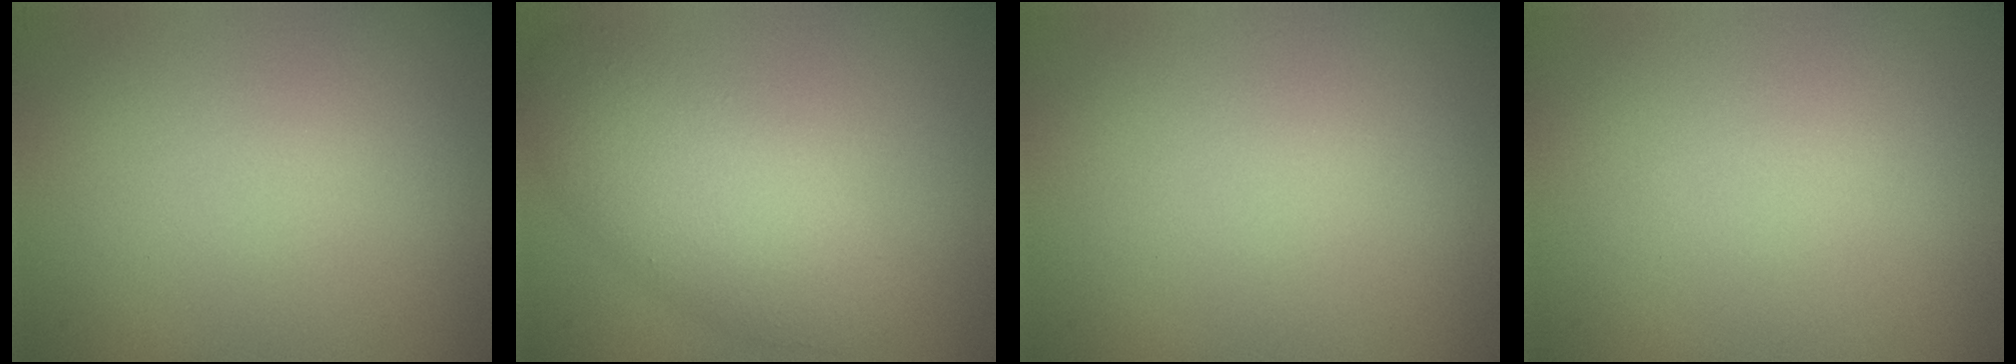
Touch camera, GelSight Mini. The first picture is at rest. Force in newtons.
{"total": 5.3, "press": 5.3, "slide": 0.1}
{"total": 0.0}
{"total": 0.0}